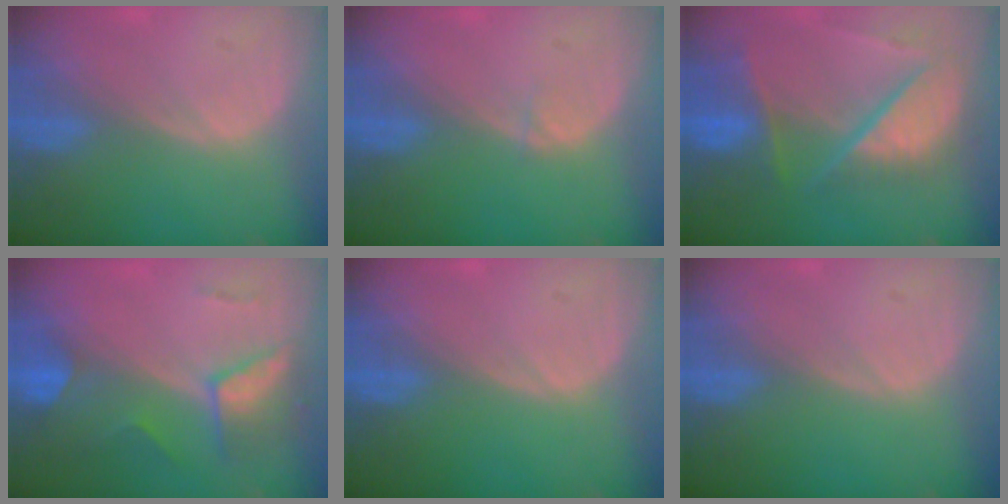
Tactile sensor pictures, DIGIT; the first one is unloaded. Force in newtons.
{"total": 0.5, "press": 0.5, "slide": 0.1}
{"total": 10.6, "press": 8.7, "slide": 6.0}
{"total": 7.4, "press": 6.6, "slide": 3.5}
{"total": 0.0}
{"total": 0.0}